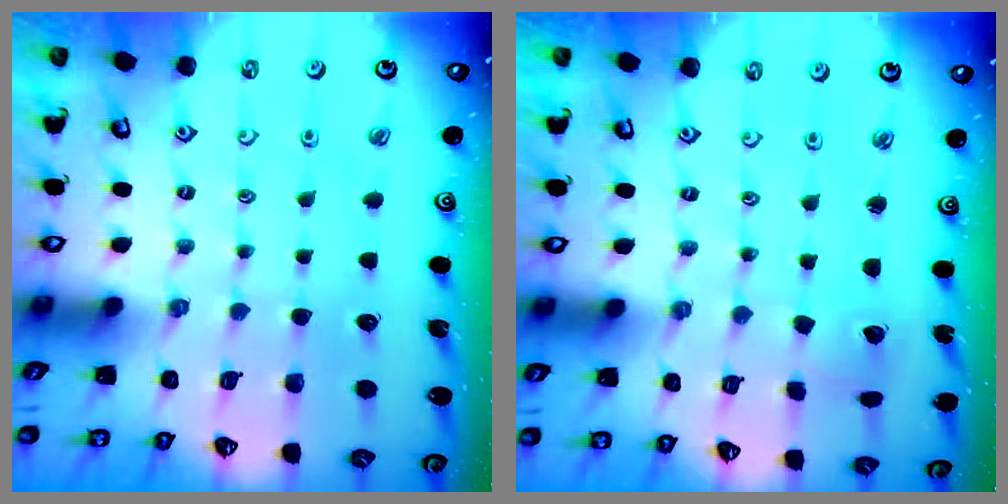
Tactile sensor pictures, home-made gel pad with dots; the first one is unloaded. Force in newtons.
{"total": 2.8, "press": 2.8, "slide": 0.2}